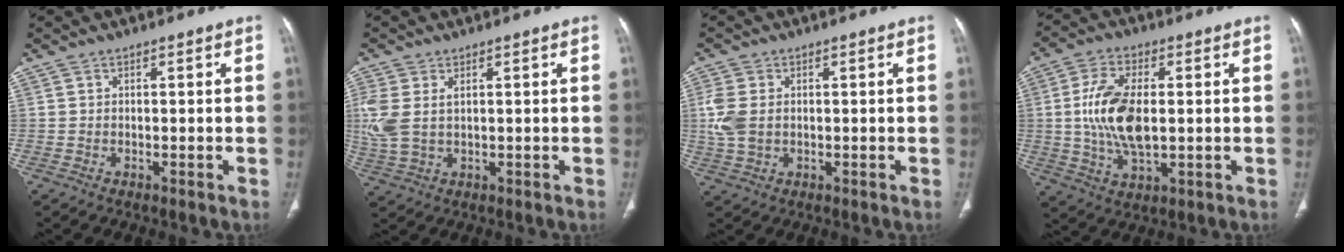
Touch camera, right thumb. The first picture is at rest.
{"total": 7.6, "force": [1.5, 4.6, 5.9], "torque": [-0.161, 0.007, 0.042]}
{"total": 5.8, "force": [0.4, 3.9, 4.2], "torque": [-0.109, 0.003, 0.012]}
{"total": 12.6, "force": [0.5, 6.4, 10.8], "torque": [-0.216, -0.003, 0.013]}